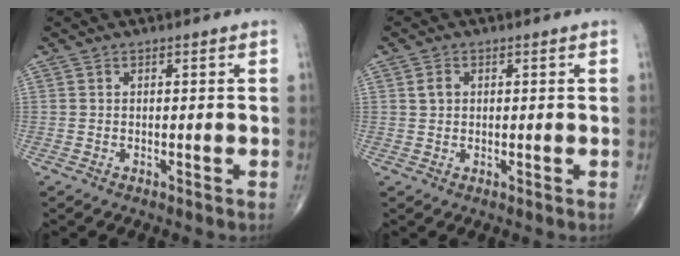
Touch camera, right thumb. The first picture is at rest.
{"total": 1.9, "force": [0.5, 1.4, 1.1], "torque": [-0.017, 0.003, 0.010]}